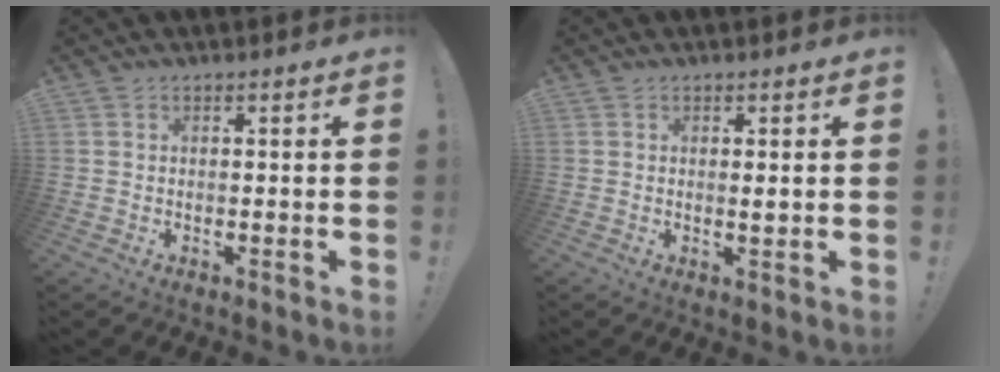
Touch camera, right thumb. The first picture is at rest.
{"total": 1.3, "force": [0.3, 0.0, 1.3], "torque": [-0.010, -0.009, 0.001]}